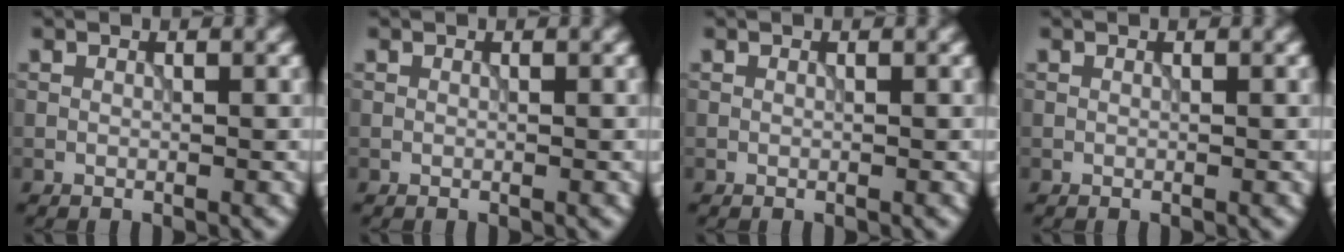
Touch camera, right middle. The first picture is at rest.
{"total": 0.0}
{"total": 0.0}
{"total": 0.0}